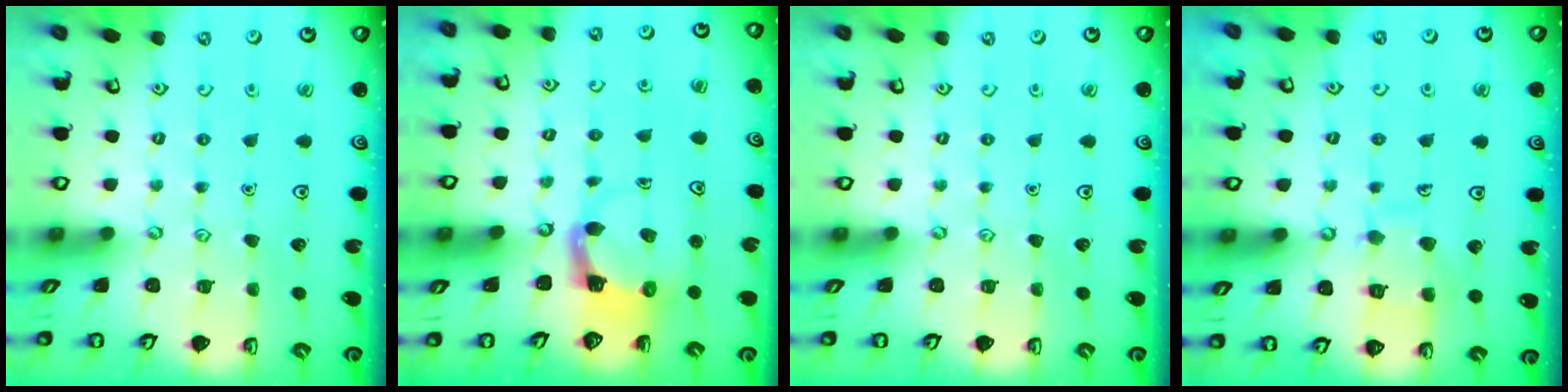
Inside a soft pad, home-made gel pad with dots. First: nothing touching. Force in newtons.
{"total": 3.8, "press": 3.7, "slide": 0.7}
{"total": 0.0}
{"total": 9.9, "press": 9.9, "slide": 0.7}